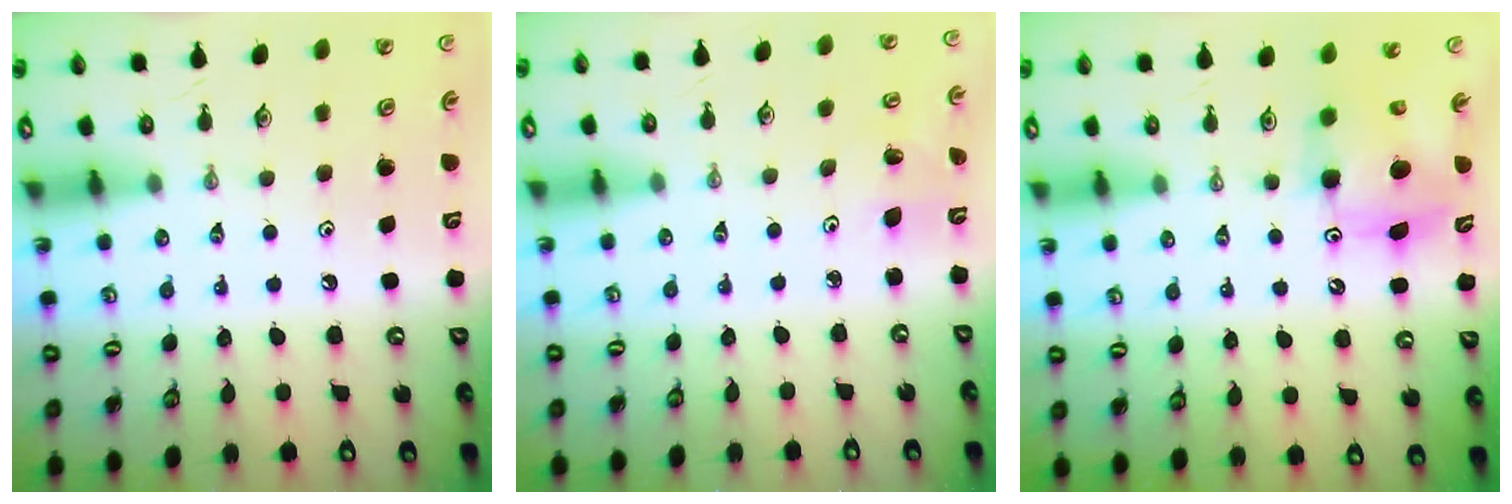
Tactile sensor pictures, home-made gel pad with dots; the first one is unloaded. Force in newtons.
{"total": 2.5, "press": 2.5, "slide": 0.1}
{"total": 7.5, "press": 7.5, "slide": 0.3}